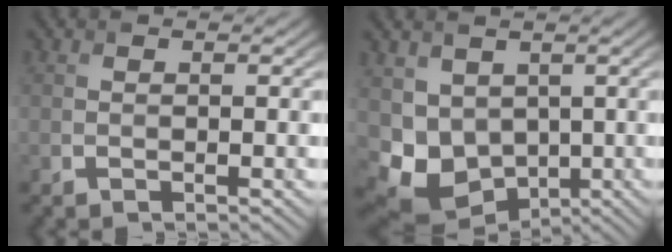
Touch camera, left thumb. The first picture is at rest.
{"total": 8.2, "force": [0.1, 6.9, 4.5], "torque": [-0.100, -0.029, 0.018]}